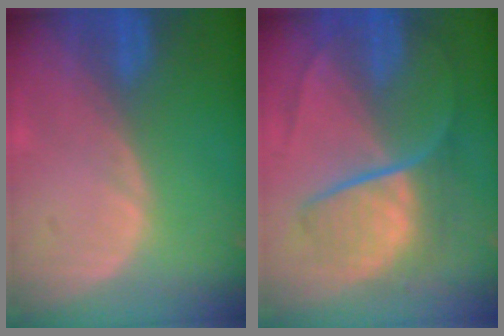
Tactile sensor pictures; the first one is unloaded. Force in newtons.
{"total": 8.0, "press": 7.4, "slide": 2.9}